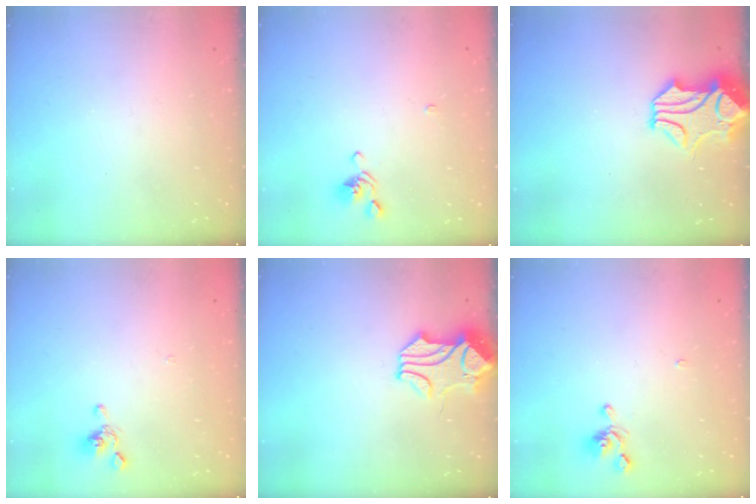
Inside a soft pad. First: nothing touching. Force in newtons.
{"total": 1.9, "press": 1.8, "slide": 0.4}
{"total": 2.0, "press": 1.5, "slide": 1.3}
{"total": 1.5, "press": 1.3, "slide": 0.7}
{"total": 1.2, "press": 1.0, "slide": 0.8}
{"total": 2.4, "press": 2.3, "slide": 0.7}